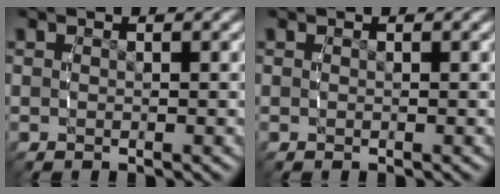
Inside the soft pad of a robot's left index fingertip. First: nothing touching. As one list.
[{"total": 0.0}]